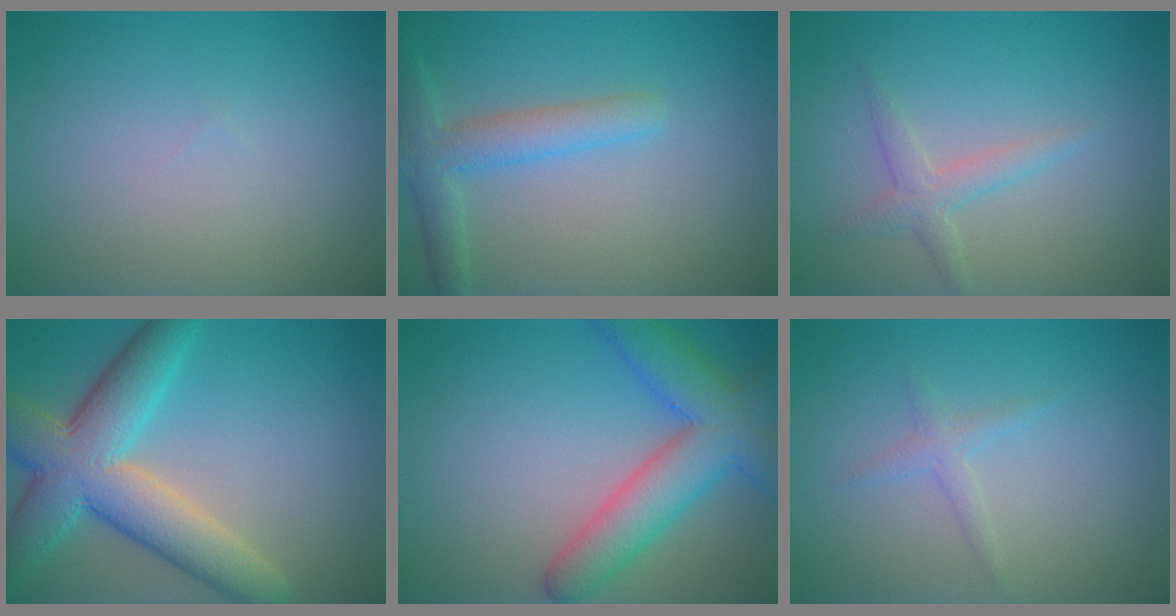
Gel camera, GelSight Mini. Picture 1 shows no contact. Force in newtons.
{"total": 3.5, "press": 3.5, "slide": 0.2}
{"total": 1.9, "press": 1.9, "slide": 0.0}
{"total": 8.7, "press": 8.7, "slide": 0.4}
{"total": 6.9, "press": 6.9, "slide": 0.3}
{"total": 1.2, "press": 1.2, "slide": 0.1}